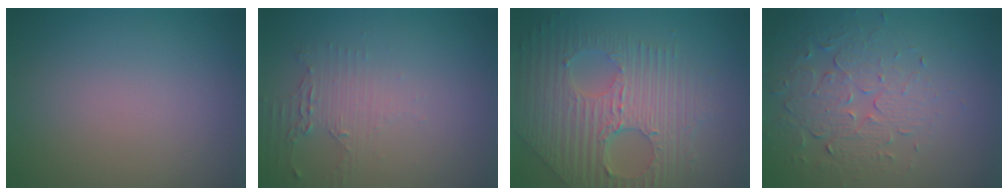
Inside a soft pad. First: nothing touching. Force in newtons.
{"total": 2.1, "press": 1.6, "slide": 1.4}
{"total": 9.0, "press": 6.2, "slide": 6.5}
{"total": 4.7, "press": 3.4, "slide": 3.2}